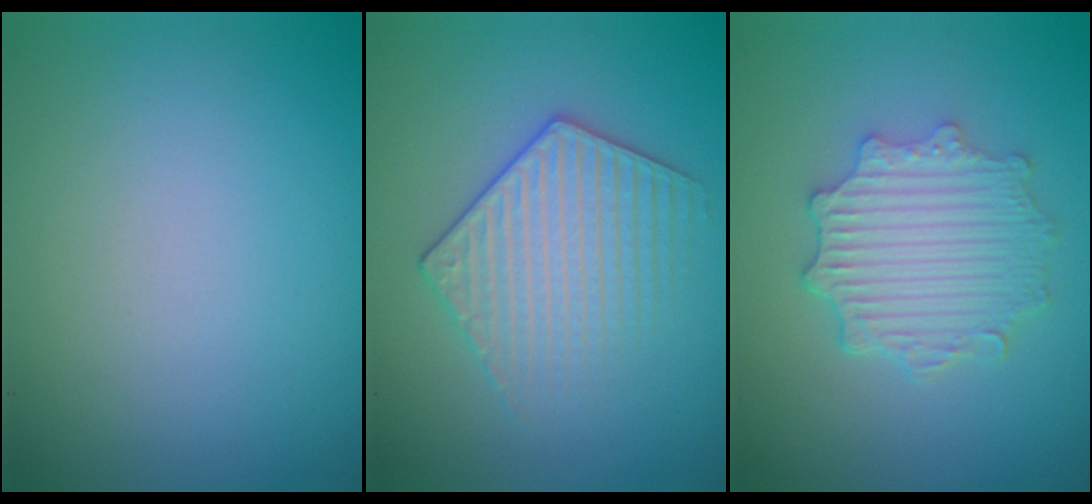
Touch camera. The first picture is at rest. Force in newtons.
{"total": 3.5, "press": 3.4, "slide": 0.7}
{"total": 4.6, "press": 3.7, "slide": 2.7}